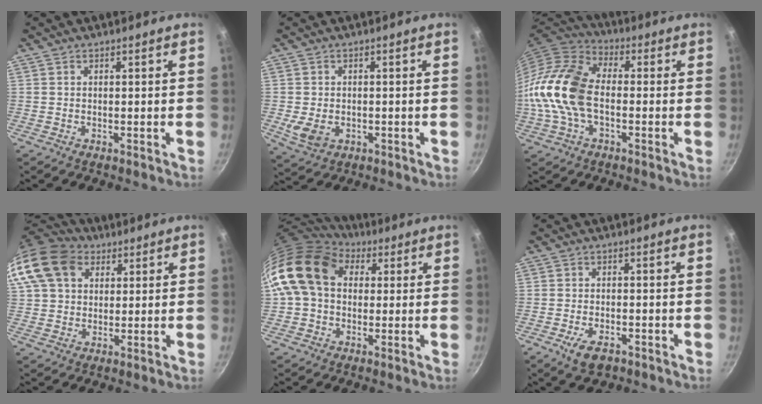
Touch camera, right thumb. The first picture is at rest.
{"total": 5.5, "force": [-1.1, 4.1, 3.6], "torque": [-0.065, -0.003, -0.011]}
{"total": 15.8, "force": [-1.8, 9.8, 12.4], "torque": [-0.228, 0.032, -0.052]}
{"total": 17.7, "force": [6.8, 13.3, 9.5], "torque": [-0.194, 0.025, 0.116]}
{"total": 15.4, "force": [4.1, 11.6, 9.2], "torque": [-0.147, 0.020, 0.058]}
{"total": 5.1, "force": [-2.6, 2.7, 3.5], "torque": [-0.062, 0.009, -0.044]}